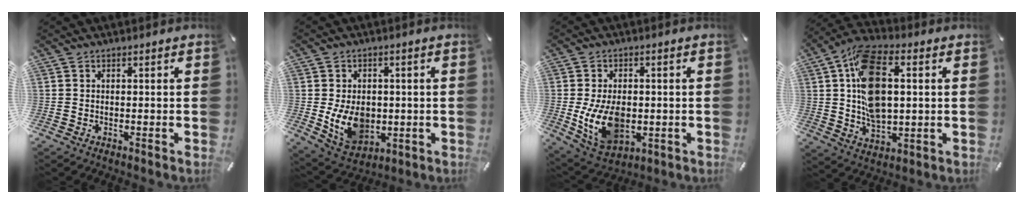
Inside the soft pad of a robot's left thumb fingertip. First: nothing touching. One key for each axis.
{"total": 10.9, "fx": -0.9, "fy": 8.5, "fz": 6.7, "tx": -0.125, "ty": 0.002, "tz": -0.015}
{"total": 12.3, "fx": -1.3, "fy": 8.3, "fz": 8.9, "tx": -0.183, "ty": -0.003, "tz": -0.019}
{"total": 15.6, "fx": 2.2, "fy": 9.3, "fz": 12.4, "tx": -0.239, "ty": 0.005, "tz": 0.039}